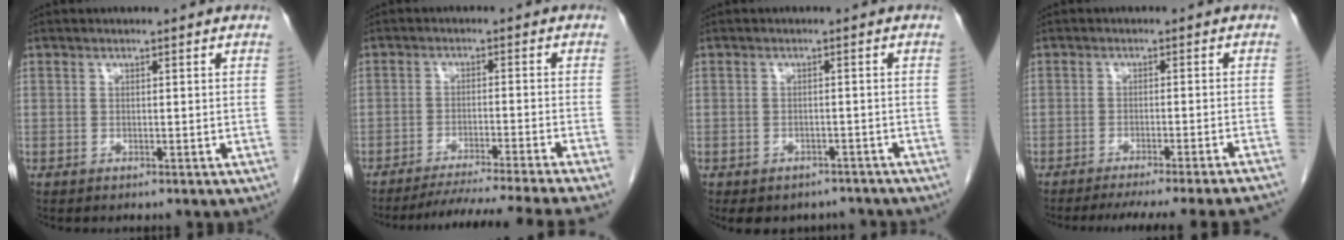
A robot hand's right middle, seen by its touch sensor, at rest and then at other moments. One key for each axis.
{"total": 15.4, "fx": -13.8, "fy": -2.7, "fz": 6.2, "tx": -0.081, "ty": -0.042, "tz": -0.201}
{"total": 7.1, "fx": -6.0, "fy": 3.7, "fz": 1.3, "tx": -0.010, "ty": 0.007, "tz": -0.069}
{"total": 18.3, "fx": -17.1, "fy": -1.6, "fz": 6.6, "tx": -0.058, "ty": -0.035, "tz": -0.214}